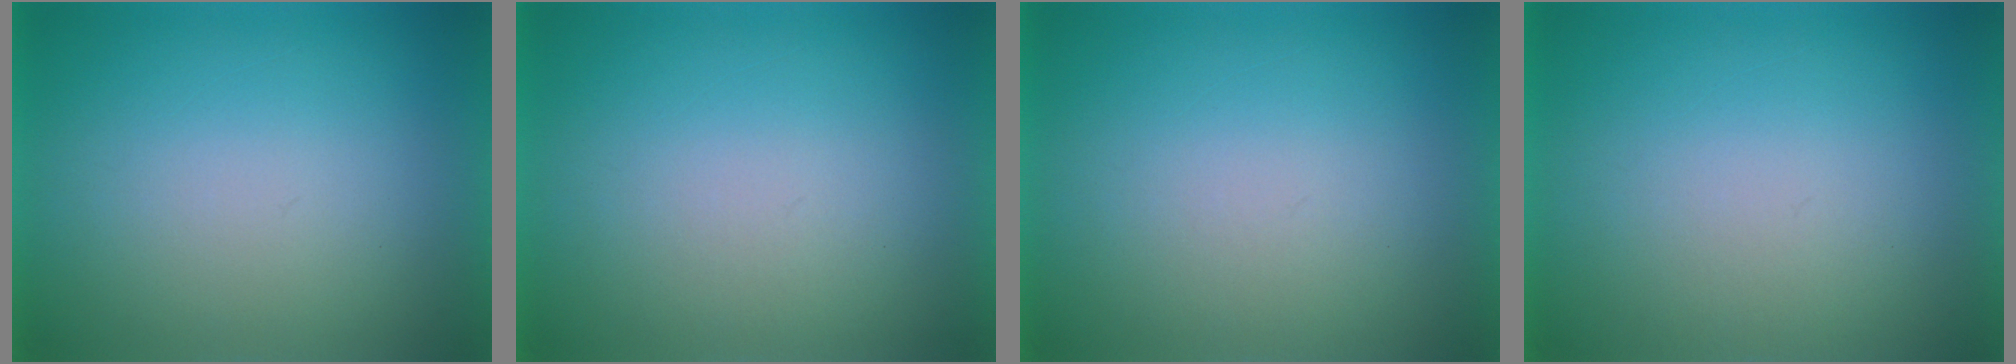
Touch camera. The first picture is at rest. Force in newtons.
{"total": 1.2}
{"total": 1.1}
{"total": 1.1}